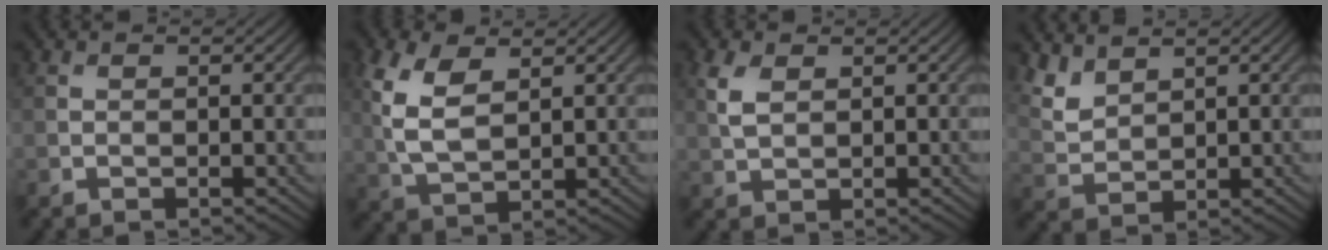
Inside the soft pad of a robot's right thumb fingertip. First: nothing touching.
{"total": 7.0, "force": [2.2, 3.6, 5.6], "torque": [-0.142, 0.002, 0.043]}
{"total": 3.0, "force": [1.2, 1.7, 2.2], "torque": [-0.060, 0.002, 0.027]}
{"total": 4.2, "force": [3.2, 1.7, 2.0], "torque": [-0.058, 0.000, 0.076]}